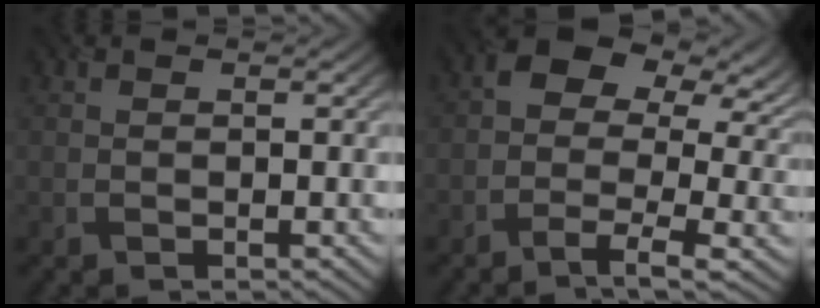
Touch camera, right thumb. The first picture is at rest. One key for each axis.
{"total": 11.0, "fx": 0.9, "fy": 5.9, "fz": 9.2, "tx": -0.162, "ty": 0.002, "tz": 0.007}